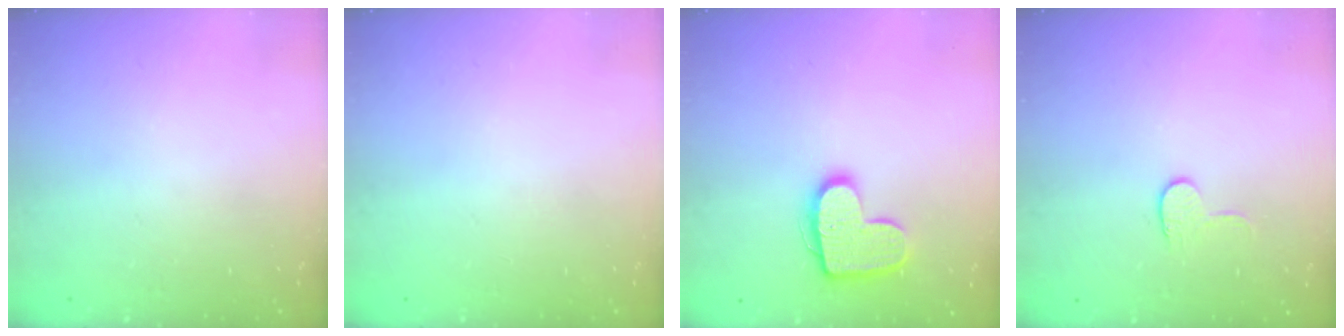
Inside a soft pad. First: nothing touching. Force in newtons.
{"total": 0.0}
{"total": 12.8, "press": 12.8, "slide": 0.6}
{"total": 5.4, "press": 5.4, "slide": 0.5}